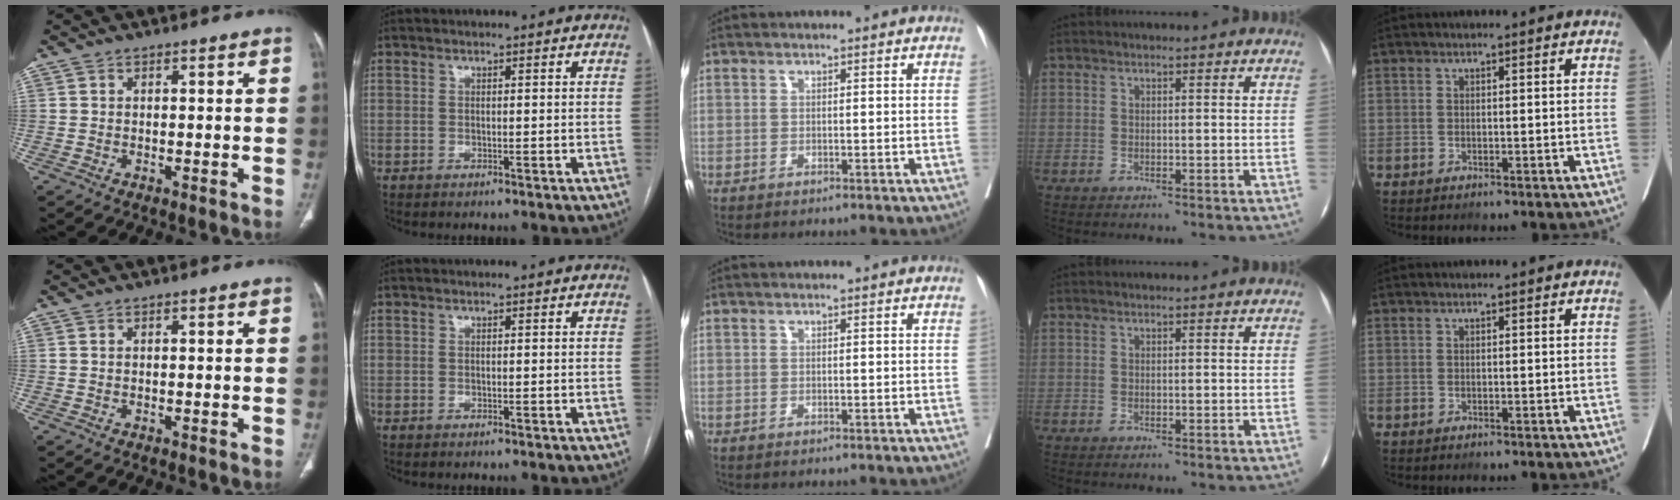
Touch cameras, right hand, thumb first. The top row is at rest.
{}